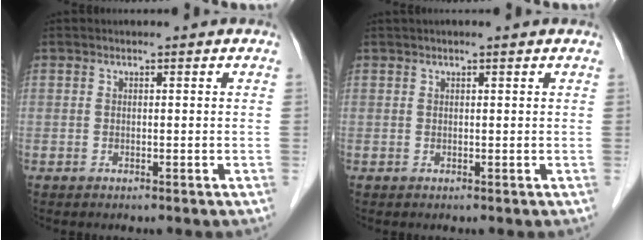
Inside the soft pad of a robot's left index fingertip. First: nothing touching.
{"total": 1.4, "force": [1.0, -0.1, 1.0], "torque": [-0.013, 0.016, 0.016]}